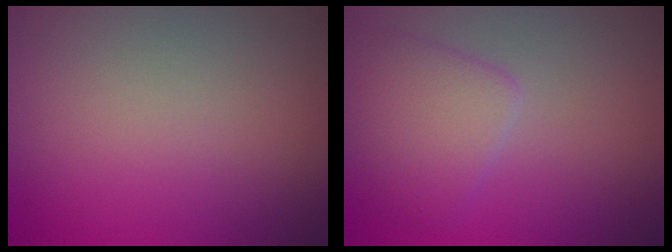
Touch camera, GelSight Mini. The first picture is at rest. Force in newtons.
{"total": 4.0, "press": 4.0, "slide": 0.2}